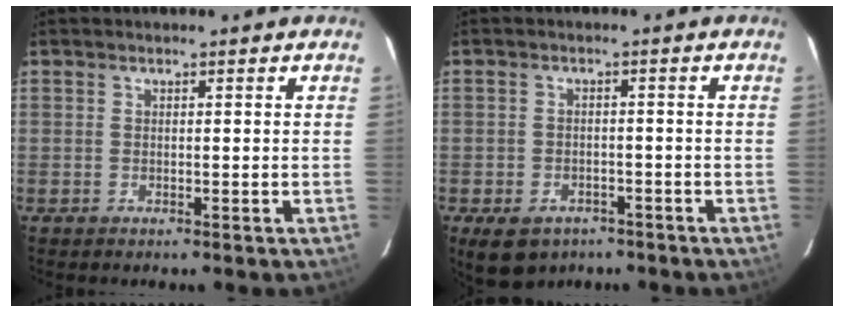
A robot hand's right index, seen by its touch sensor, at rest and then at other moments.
{"total": 8.0, "force": [-5.2, 5.1, 3.3], "torque": [-0.077, -0.003, -0.069]}